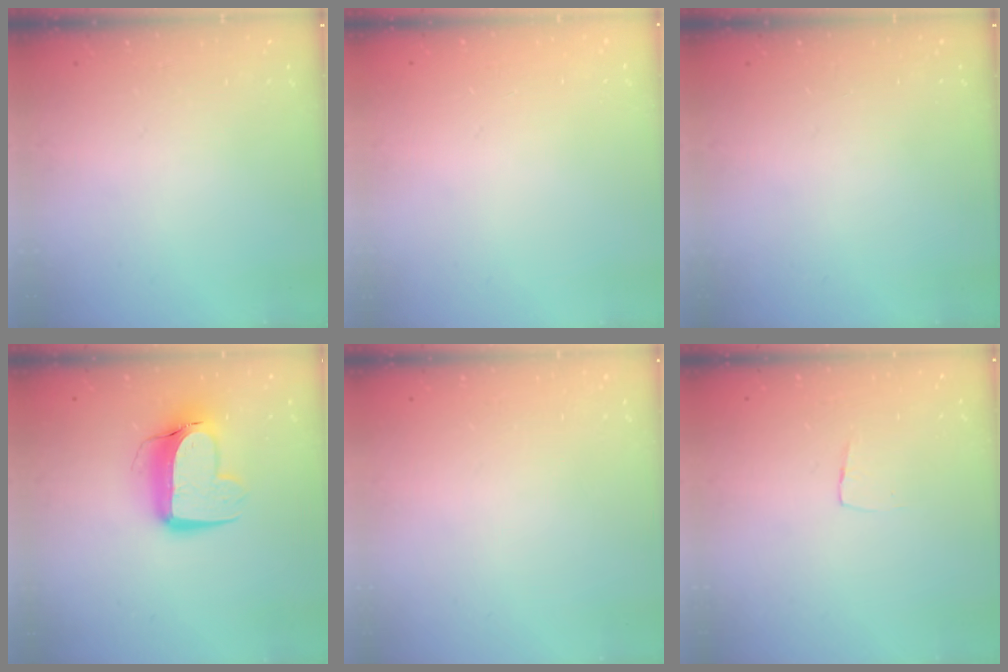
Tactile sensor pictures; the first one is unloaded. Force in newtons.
{"total": 0.0}
{"total": 0.0}
{"total": 12.0, "press": 12.0, "slide": 1.2}
{"total": 0.0}
{"total": 3.3, "press": 3.3, "slide": 0.2}